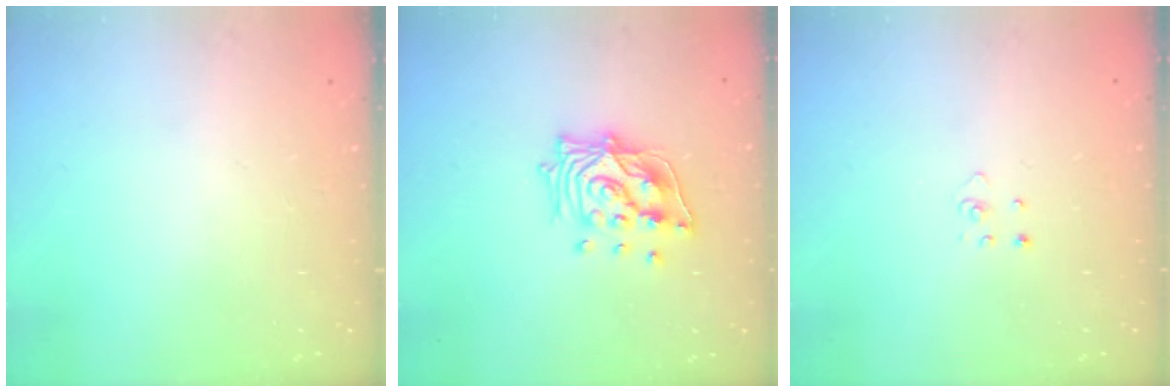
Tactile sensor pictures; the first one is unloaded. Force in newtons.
{"total": 12.7, "press": 12.6, "slide": 1.3}
{"total": 2.2, "press": 2.2, "slide": 0.2}